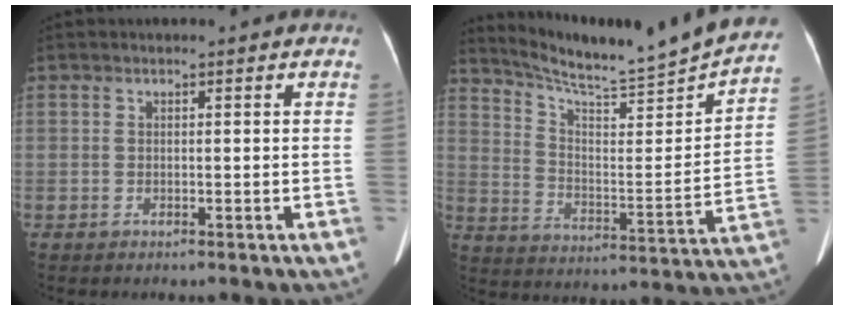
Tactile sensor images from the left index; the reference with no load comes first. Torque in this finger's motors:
{"motor_torque": [0.41, -0.92, 0.00, 0.05]}